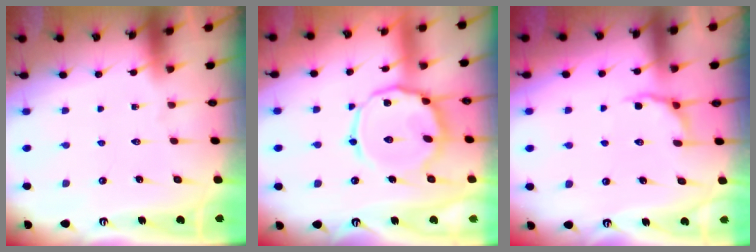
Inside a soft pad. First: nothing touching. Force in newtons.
{"total": 13.3, "press": 13.3, "slide": 1.2}
{"total": 4.3, "press": 3.6, "slide": 2.3}